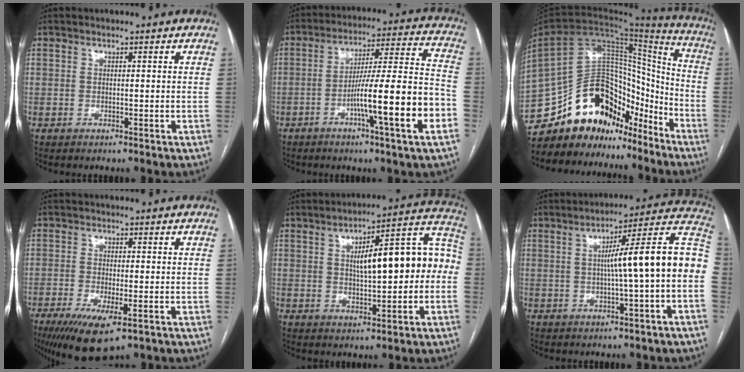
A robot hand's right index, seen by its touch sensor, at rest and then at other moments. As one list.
[{"total": 16.8, "force": [-5.9, -0.2, 15.7], "torque": [-0.248, 0.003, -0.094]}, {"total": 20.8, "force": [-16.8, 9.8, 7.4], "torque": [-0.151, 0.065, -0.273]}, {"total": 8.6, "force": [-4.8, 2.0, 6.8], "torque": [-0.115, -0.023, -0.077]}, {"total": 15.1, "force": [0.6, 4.4, 14.4], "torque": [-0.192, 0.052, 0.016]}, {"total": 14.6, "force": [-0.6, 0.0, 14.6], "torque": [-0.196, 0.040, -0.012]}]